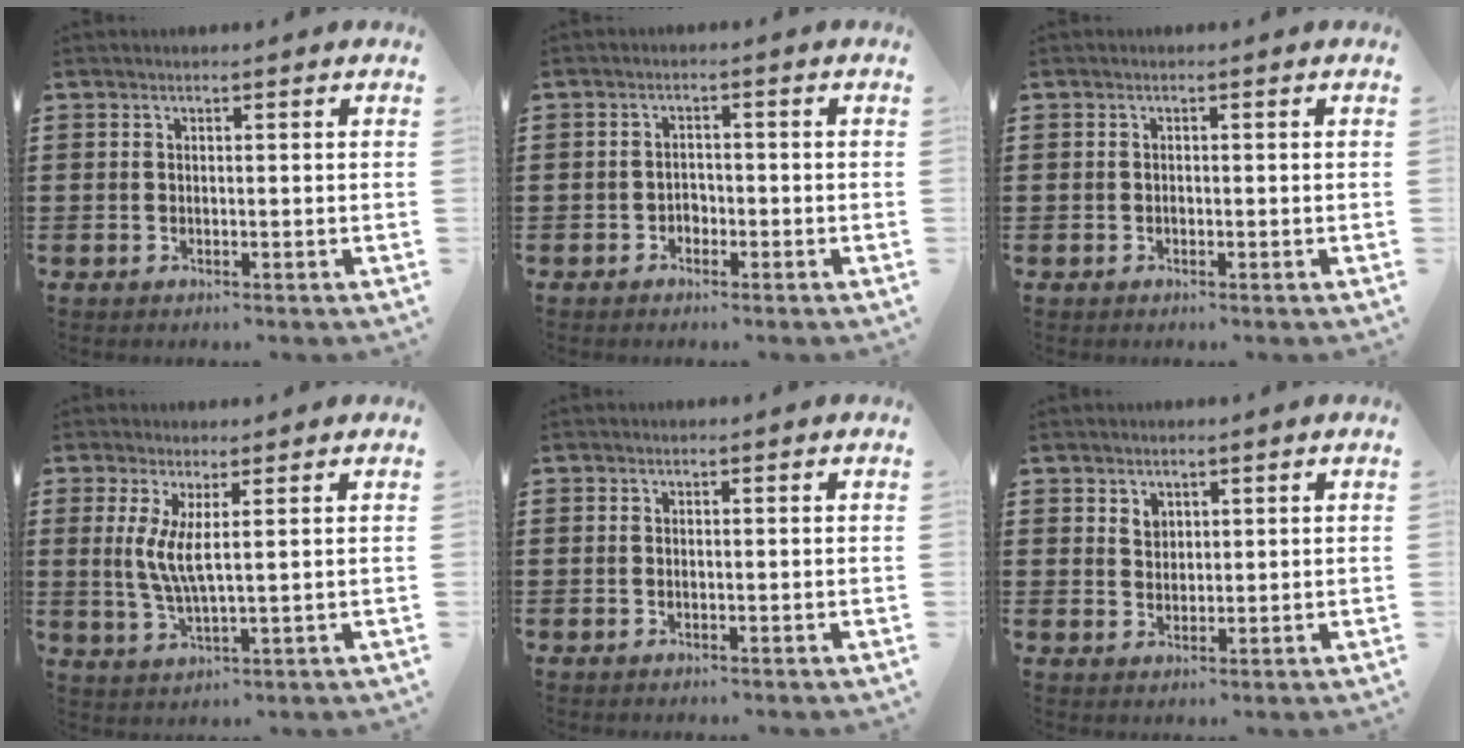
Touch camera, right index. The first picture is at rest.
{"total": 1.6, "force": [-1.1, 1.1, 0.4], "torque": [-0.013, 0.000, -0.025]}
{"total": 0.5, "force": [-0.2, 0.5, 0.2], "torque": [-0.004, 0.004, -0.007]}
{"total": 4.9, "force": [1.2, 0.5, 4.7], "torque": [-0.104, -0.010, 0.019]}
{"total": 0.0}
{"total": 2.0, "force": [1.4, 1.4, 0.4], "torque": [-0.012, 0.005, 0.027]}